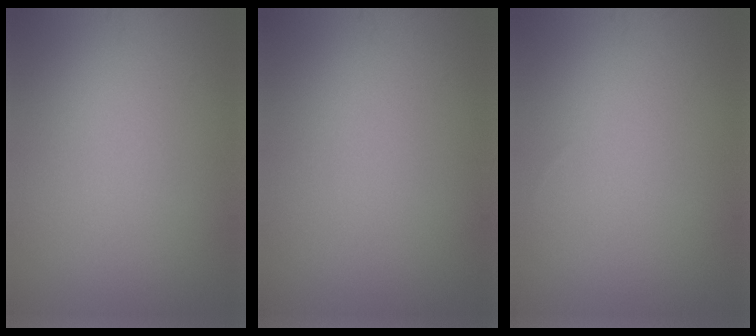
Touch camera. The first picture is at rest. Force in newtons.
{"total": 0.0}
{"total": 0.0}